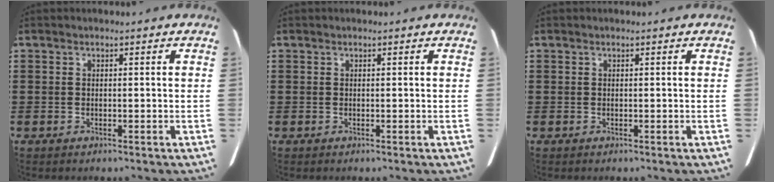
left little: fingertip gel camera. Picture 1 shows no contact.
{"total": 0.0}
{"total": 0.0}